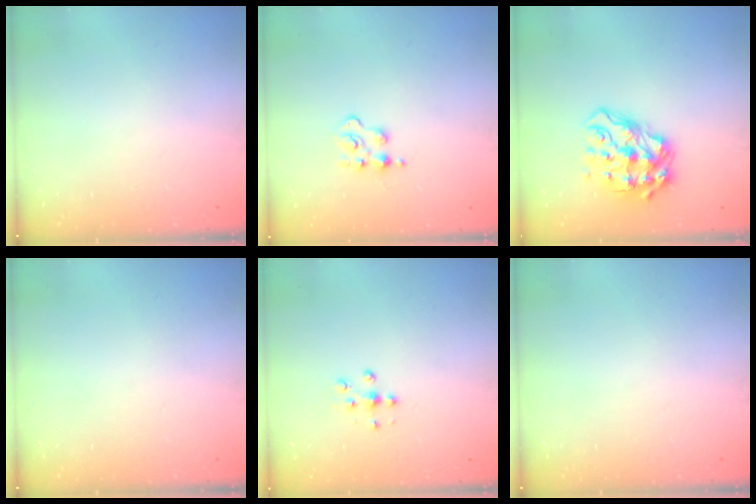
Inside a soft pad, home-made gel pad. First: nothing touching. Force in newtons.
{"total": 2.8, "press": 2.8, "slide": 0.3}
{"total": 12.6, "press": 12.5, "slide": 1.6}
{"total": 0.0}
{"total": 5.5, "press": 5.4, "slide": 1.1}
{"total": 0.0}